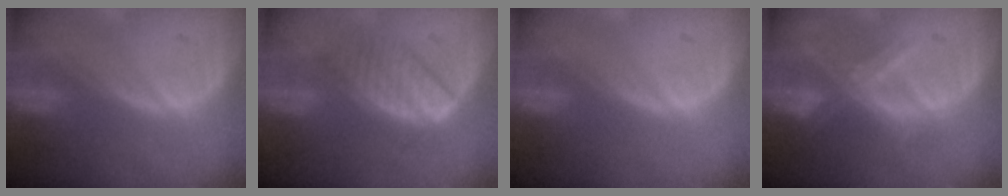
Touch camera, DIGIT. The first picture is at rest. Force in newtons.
{"total": 6.0, "press": 5.9, "slide": 1.1}
{"total": 0.6, "press": 0.1, "slide": 0.6}
{"total": 7.0, "press": 6.1, "slide": 3.4}